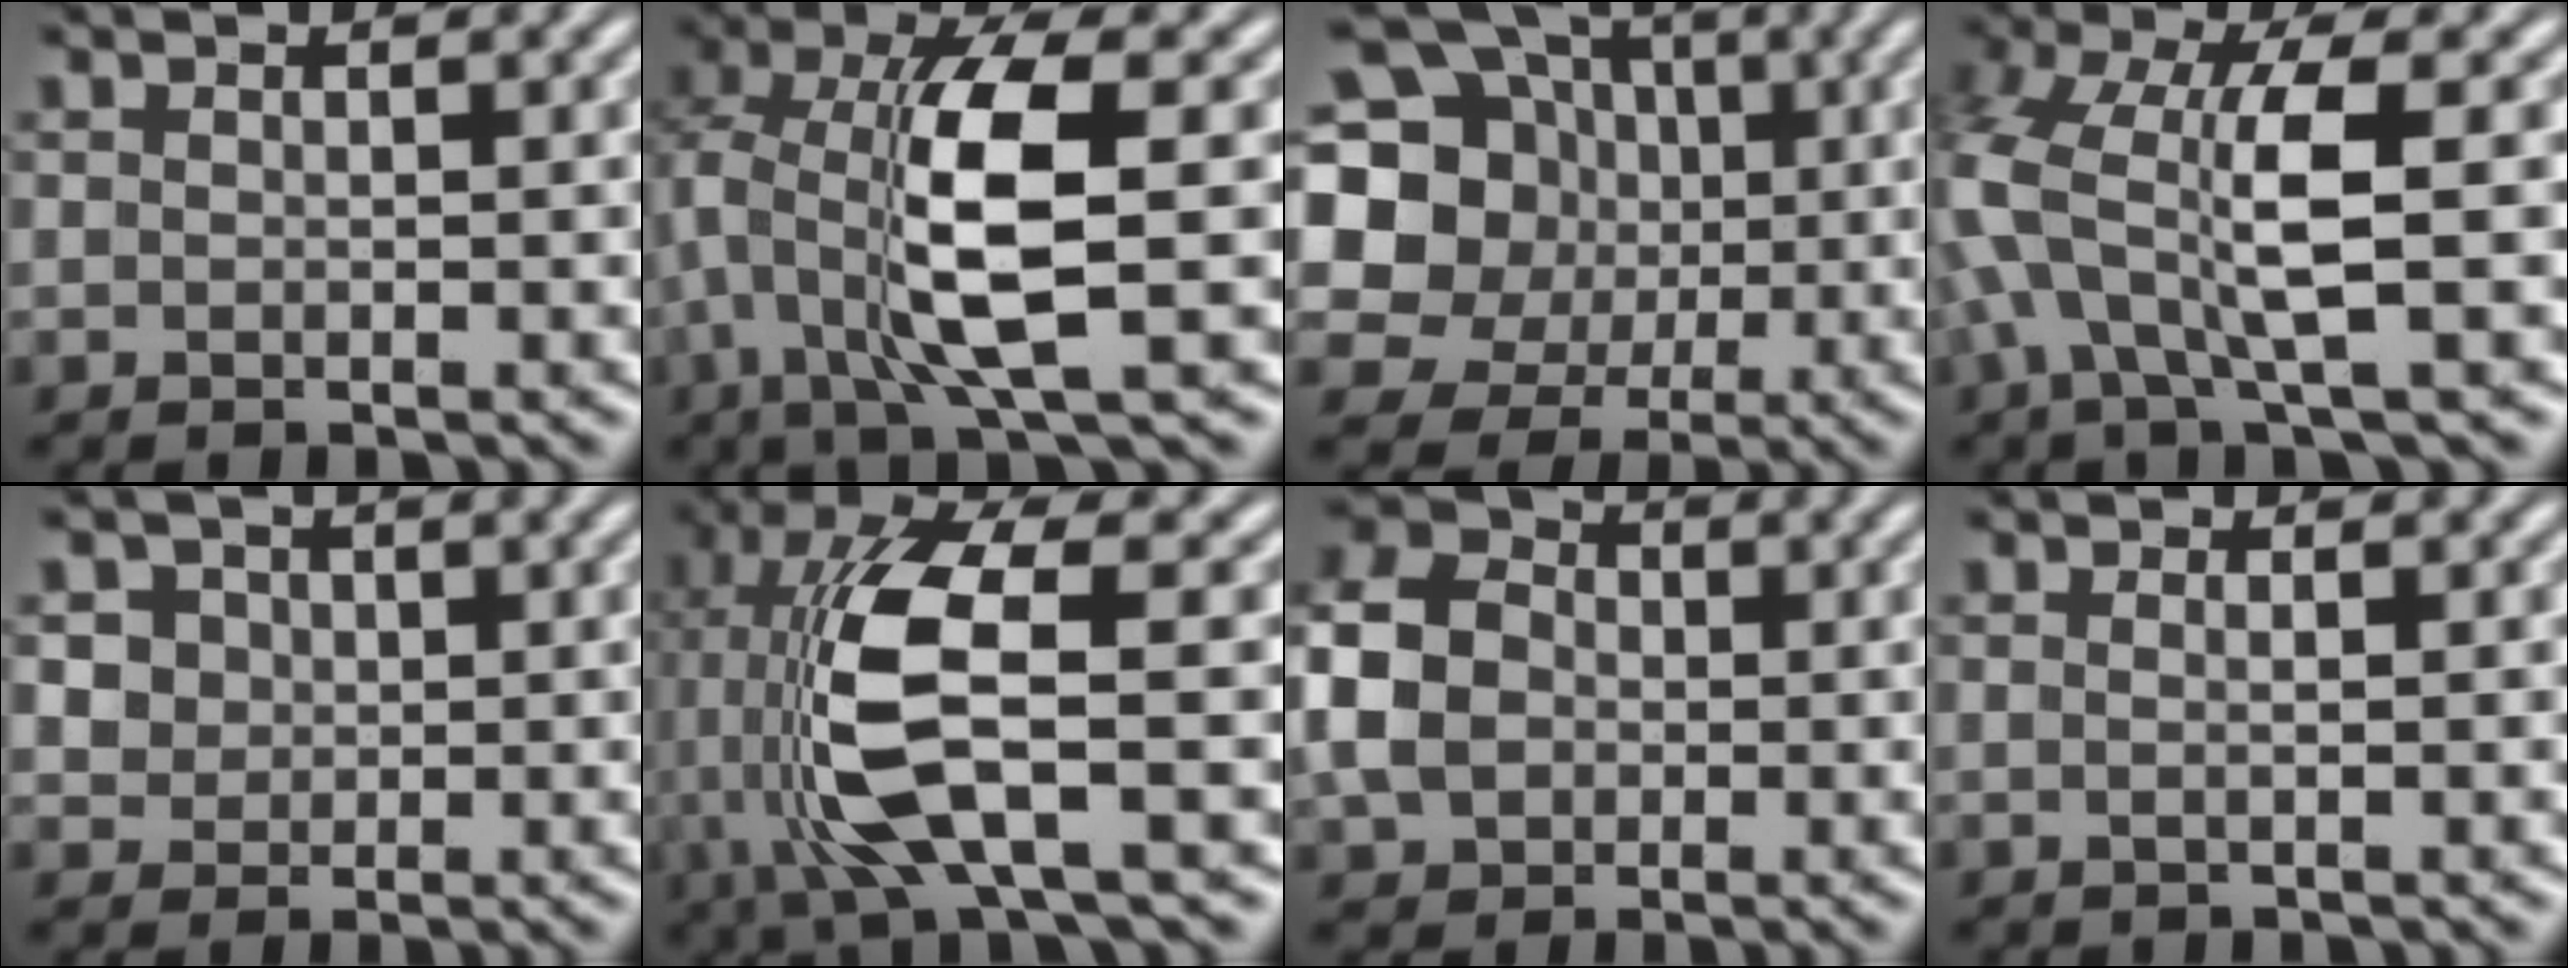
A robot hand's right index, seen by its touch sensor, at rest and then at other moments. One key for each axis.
{"total": 7.7, "fx": 0.9, "fy": 2.6, "fz": 7.2, "tx": -0.153, "ty": -0.011, "tz": 0.021}
{"total": 17.1, "fx": 2.6, "fy": 14.7, "fz": 8.3, "tx": -0.172, "ty": -0.026, "tz": 0.033}
{"total": 7.9, "fx": 0.2, "fy": 4.7, "fz": 6.3, "tx": -0.162, "ty": -0.014, "tz": 0.001}
{"total": 5.6, "fx": 0.9, "fy": 5.1, "fz": 2.2, "tx": -0.055, "ty": -0.011, "tz": 0.018}
{"total": 9.9, "fx": 0.3, "fy": 3.7, "fz": 9.2, "tx": -0.206, "ty": -0.009, "tz": 0.013}
{"total": 8.5, "fx": 0.6, "fy": 7.2, "fz": 4.6, "tx": -0.104, "ty": -0.005, "tz": 0.007}
{"total": 0.8, "fx": -0.2, "fy": -0.2, "fz": 0.7, "tx": -0.013, "ty": -0.002, "tz": -0.005}